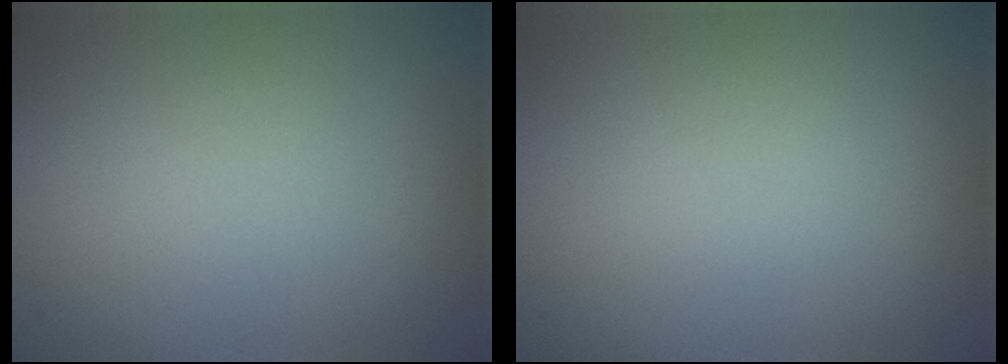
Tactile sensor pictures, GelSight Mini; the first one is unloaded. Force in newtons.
{"total": 0.0}